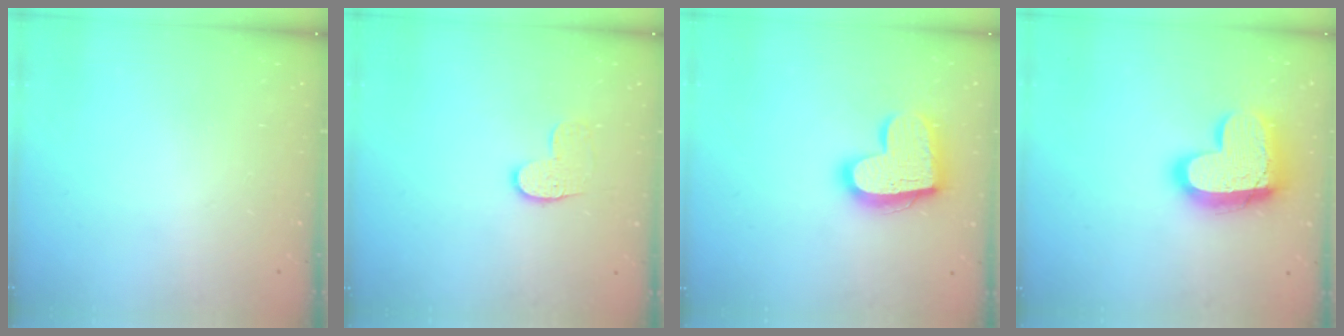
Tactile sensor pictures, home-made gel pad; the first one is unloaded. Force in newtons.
{"total": 8.2, "press": 8.2, "slide": 0.3}
{"total": 17.4, "press": 17.3, "slide": 1.4}
{"total": 18.4, "press": 18.3, "slide": 1.7}